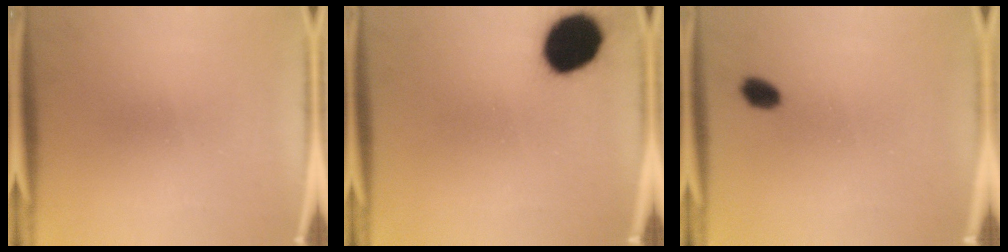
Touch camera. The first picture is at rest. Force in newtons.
{"total": 15.5}
{"total": 3.6}